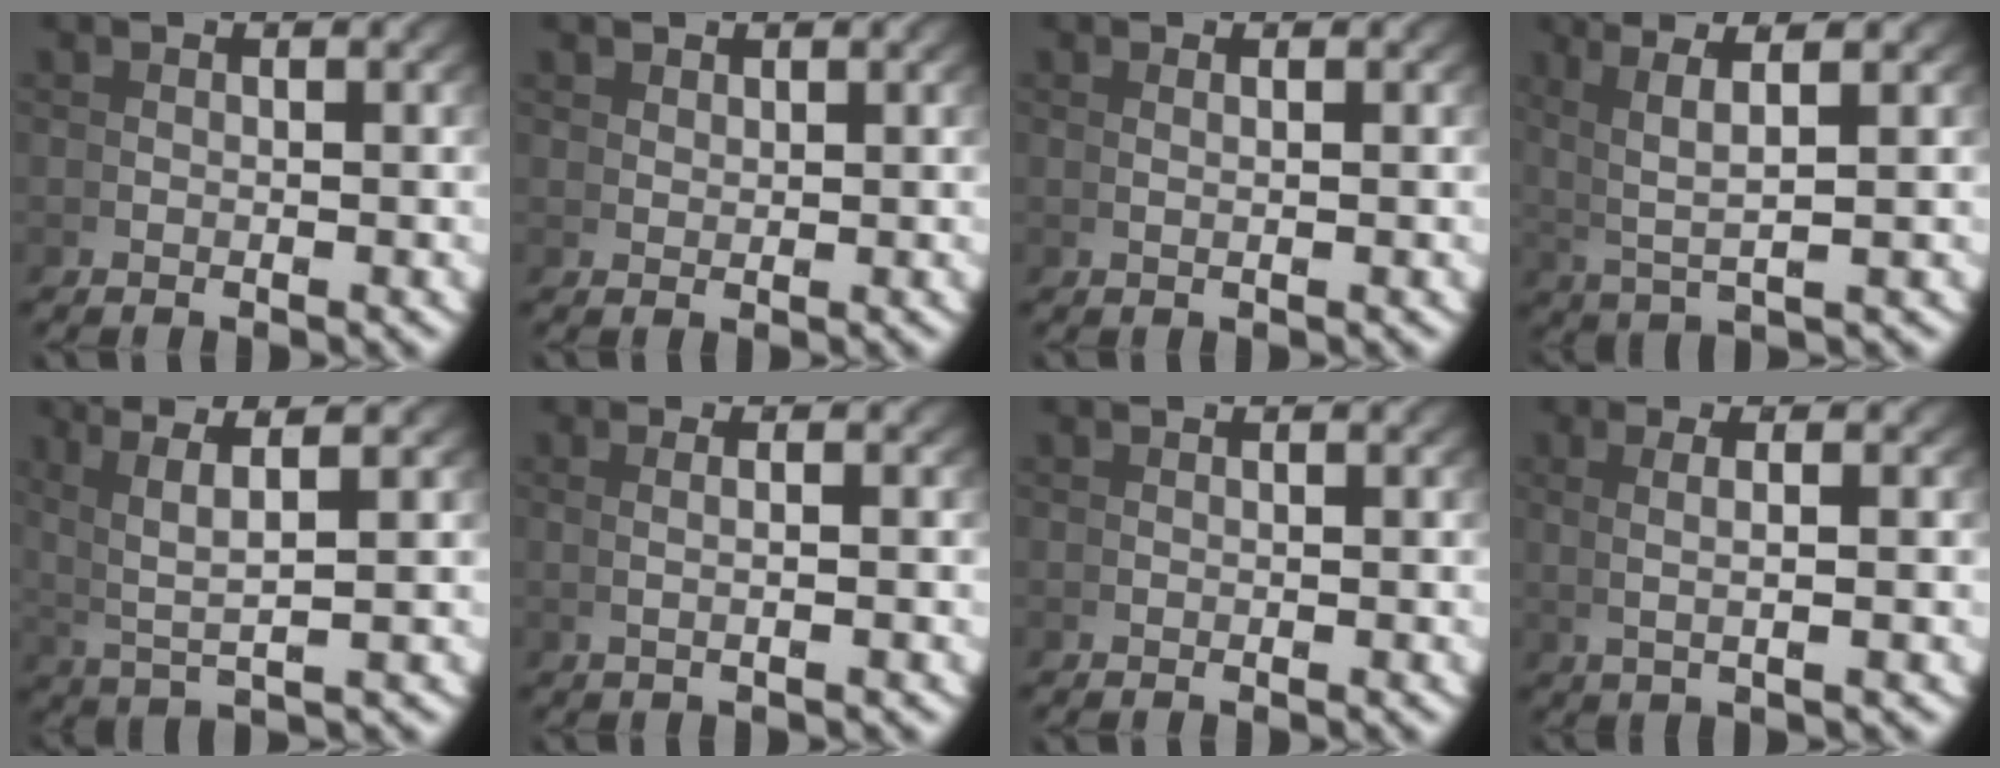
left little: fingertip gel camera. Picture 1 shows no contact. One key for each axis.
{"total": 1.5, "fx": 1.3, "fy": -0.8, "fz": -0.2, "tx": 0.015, "ty": -0.001, "tz": 0.034}
{"total": 0.9, "fx": 0.4, "fy": -0.7, "fz": 0.4, "tx": -0.006, "ty": 0.000, "tz": 0.010}
{"total": 5.3, "fx": 2.8, "fy": 1.2, "fz": 4.4, "tx": -0.070, "ty": 0.011, "tz": 0.049}
{"total": 5.9, "fx": 3.0, "fy": 1.7, "fz": 4.8, "tx": -0.078, "ty": 0.011, "tz": 0.053}
{"total": 1.5, "fx": 0.3, "fy": -0.8, "fz": 1.2, "tx": -0.023, "ty": 0.005, "tz": 0.006}
{"total": 0.0}
{"total": 3.0, "fx": 1.2, "fy": -0.3, "fz": 2.8, "tx": -0.041, "ty": 0.016, "tz": 0.023}